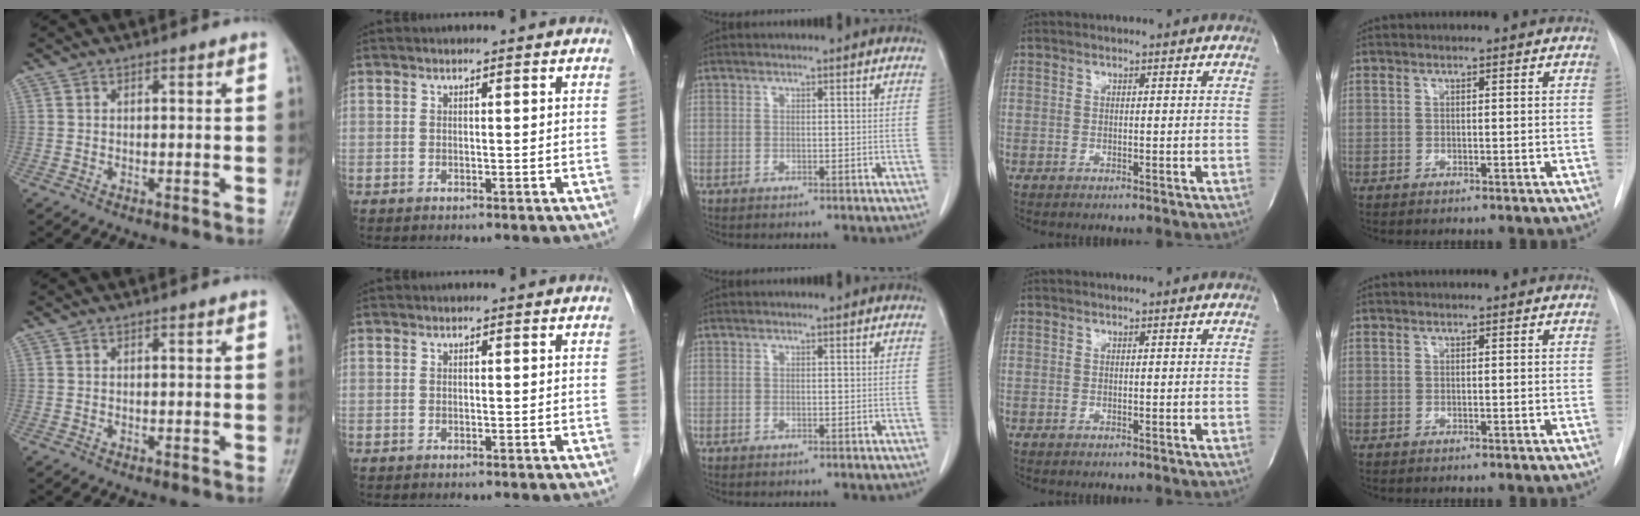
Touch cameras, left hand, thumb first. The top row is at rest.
{}